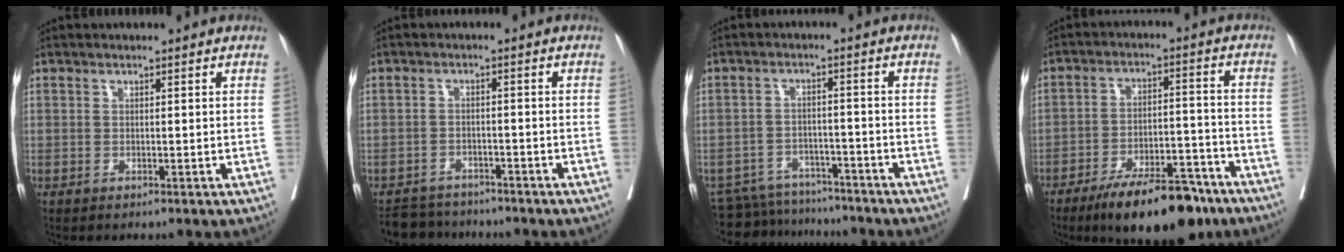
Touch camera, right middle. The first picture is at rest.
{"total": 5.7, "force": [-5.6, 1.3, 0.3], "torque": [0.001, 0.000, -0.087]}
{"total": 10.2, "force": [-9.8, 2.6, 1.0], "torque": [-0.018, 0.008, -0.142]}
{"total": 14.2, "force": [-10.6, 3.8, 8.7], "torque": [-0.117, 0.011, -0.168]}